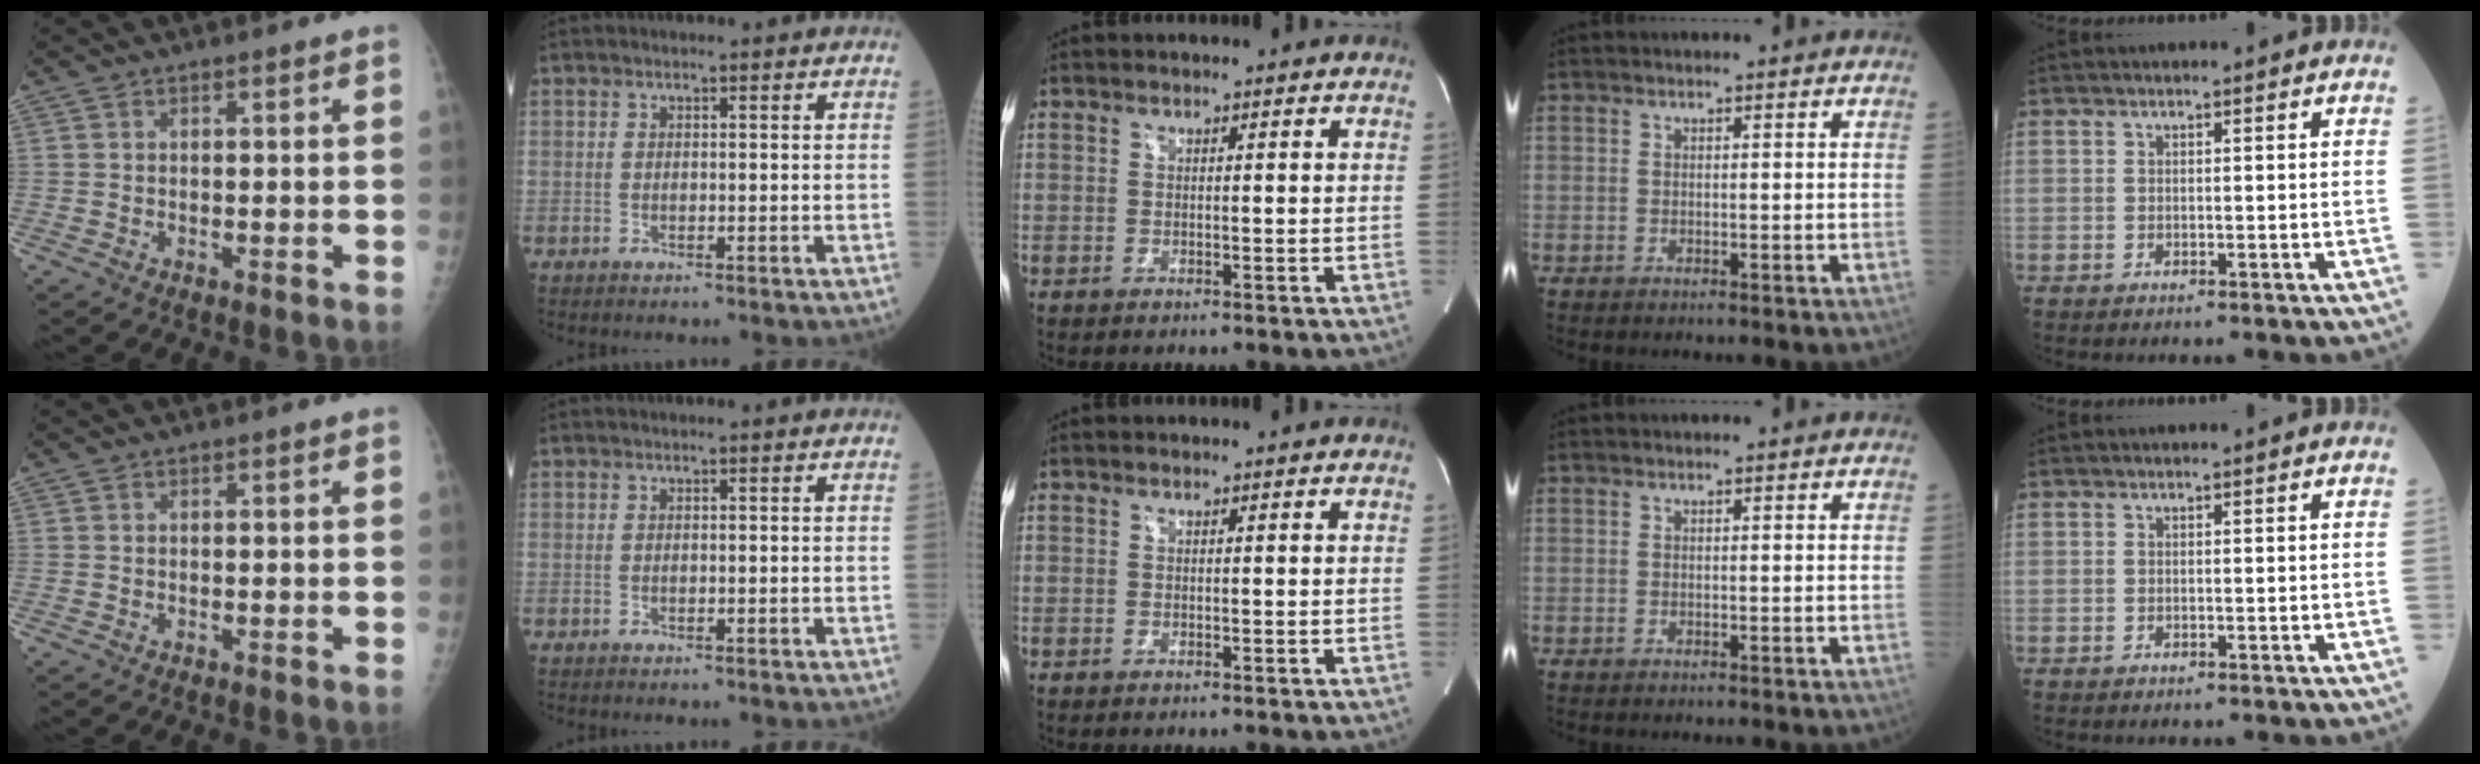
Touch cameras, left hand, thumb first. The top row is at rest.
{}